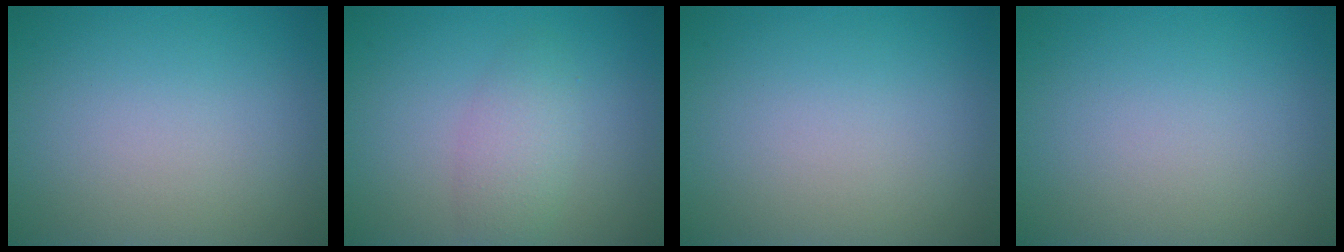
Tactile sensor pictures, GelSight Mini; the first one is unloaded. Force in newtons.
{"total": 2.5, "press": 2.4, "slide": 0.2}
{"total": 0.0}
{"total": 0.0}